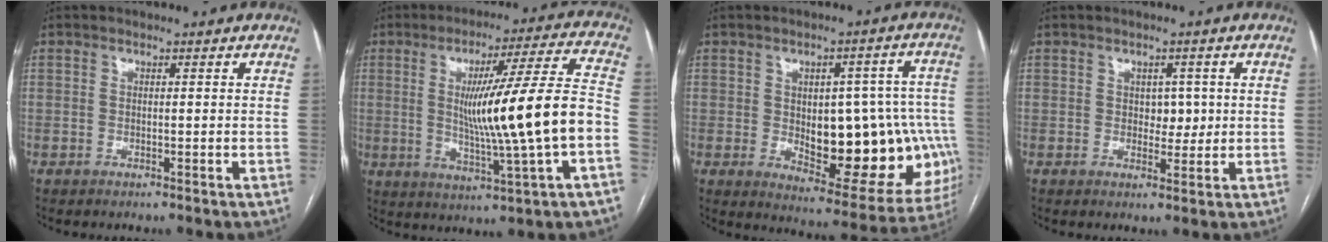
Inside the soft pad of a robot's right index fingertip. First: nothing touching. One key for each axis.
{"total": 17.7, "fx": -1.6, "fy": -0.7, "fz": 17.6, "tx": -0.282, "ty": 0.001, "tz": -0.023}
{"total": 20.7, "fx": -2.3, "fy": 9.1, "fz": 18.5, "tx": -0.172, "ty": 0.030, "tz": 0.002}
{"total": 2.9, "fx": 0.4, "fy": 2.0, "fz": 2.0, "tx": -0.019, "ty": 0.002, "tz": 0.009}